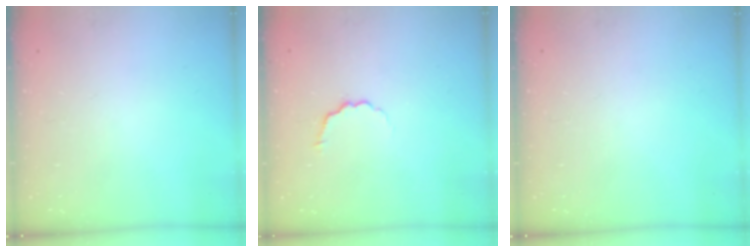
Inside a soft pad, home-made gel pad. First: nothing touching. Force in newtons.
{"total": 3.7, "press": 3.5, "slide": 1.1}
{"total": 0.0}